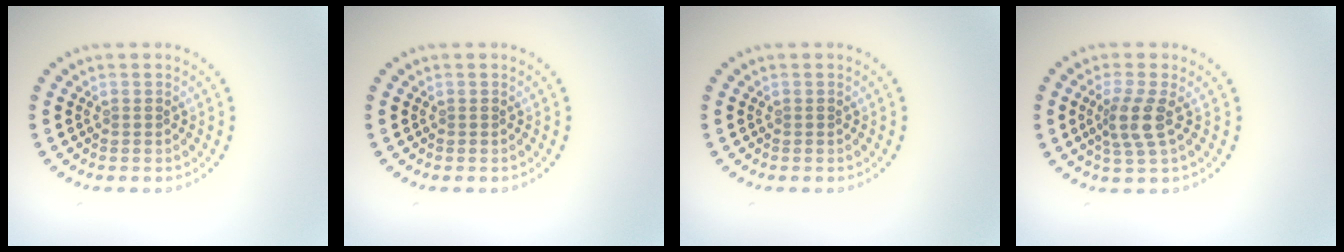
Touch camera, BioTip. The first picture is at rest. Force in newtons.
{"total": 0.0}
{"total": 0.0}
{"total": 2.9, "press": 2.3, "slide": 1.8}